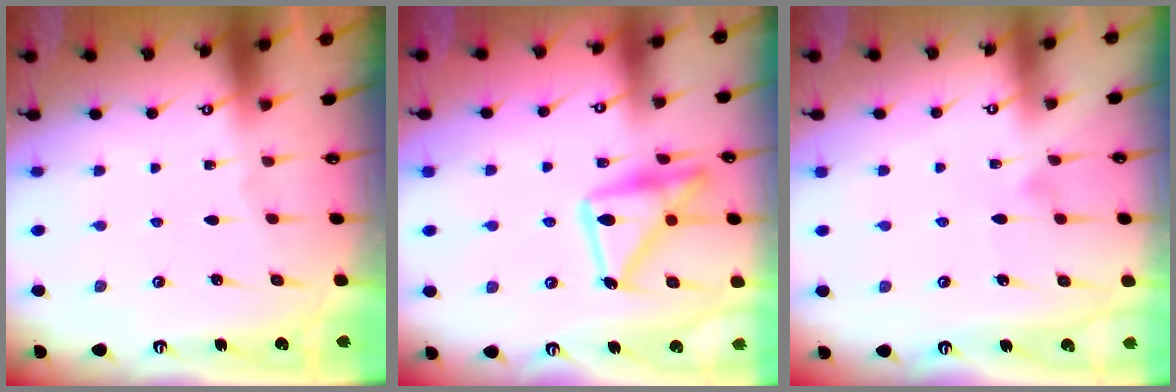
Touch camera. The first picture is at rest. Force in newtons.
{"total": 18.2, "press": 18.2, "slide": 1.2}
{"total": 4.9, "press": 4.9, "slide": 0.4}